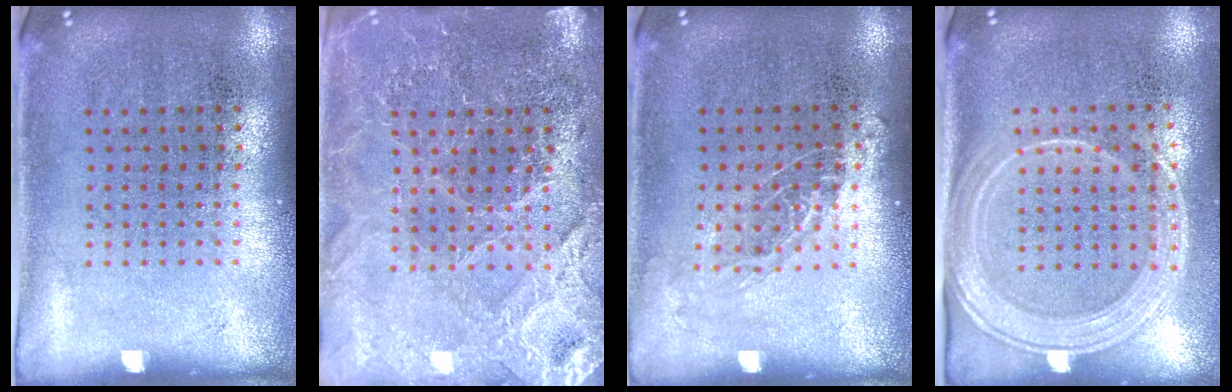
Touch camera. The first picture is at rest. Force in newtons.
{"total": 3.8, "press": 3.7, "slide": 1.1}
{"total": 1.0, "press": 0.9, "slide": 0.5}
{"total": 2.1, "press": 1.8, "slide": 1.1}